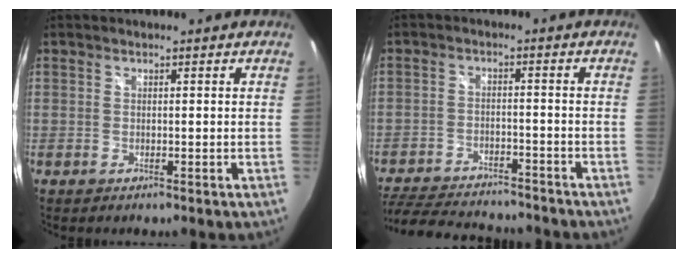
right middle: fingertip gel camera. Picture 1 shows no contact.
{"total": 19.2, "force": [-16.2, 6.2, 8.2], "torque": [-0.186, -0.015, -0.238]}